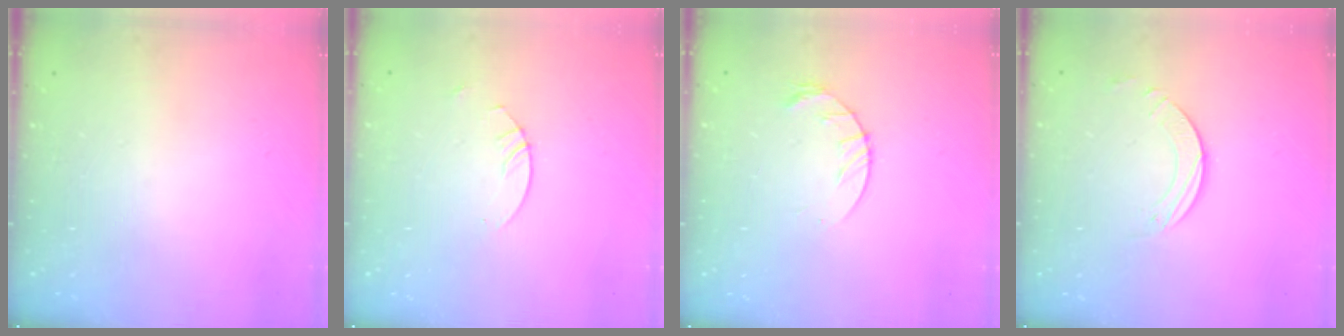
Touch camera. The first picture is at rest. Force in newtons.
{"total": 2.7, "press": 2.7, "slide": 0.2}
{"total": 6.0, "press": 6.0, "slide": 0.8}
{"total": 2.5, "press": 2.5, "slide": 0.2}